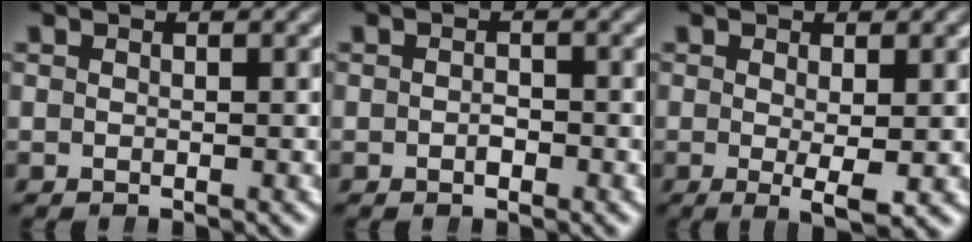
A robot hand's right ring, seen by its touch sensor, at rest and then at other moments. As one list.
[{"total": 0.9, "force": [-0.6, 0.4, 0.5], "torque": [-0.011, -0.004, -0.009]}, {"total": 3.2, "force": [-0.8, 0.4, 3.0], "torque": [-0.052, -0.025, -0.004]}]